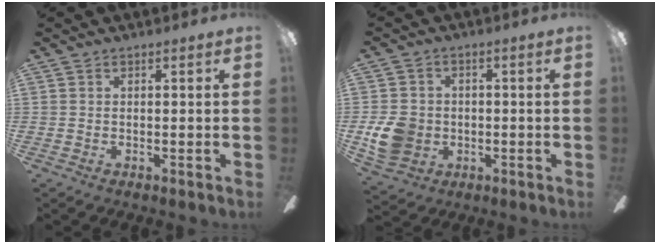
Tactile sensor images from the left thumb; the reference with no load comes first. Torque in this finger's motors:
{"motor_torque": [0.36, 0.45, 0.37, -0.36, 0.01]}